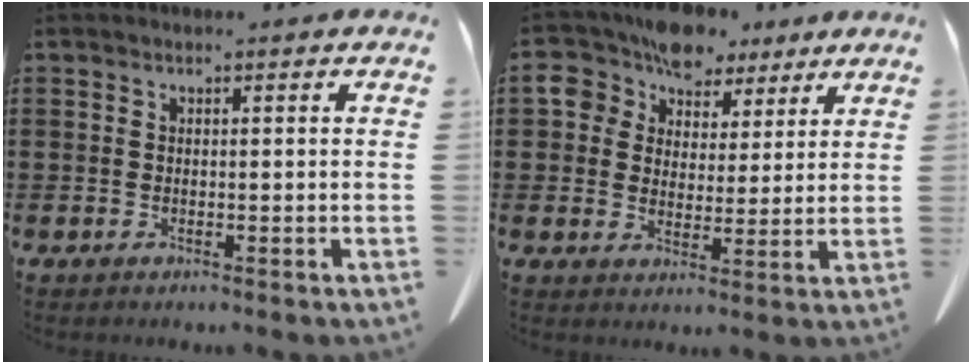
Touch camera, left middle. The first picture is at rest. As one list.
[{"total": 8.2, "force": [6.3, 5.0, 1.8], "torque": [-0.070, -0.014, 0.117]}]